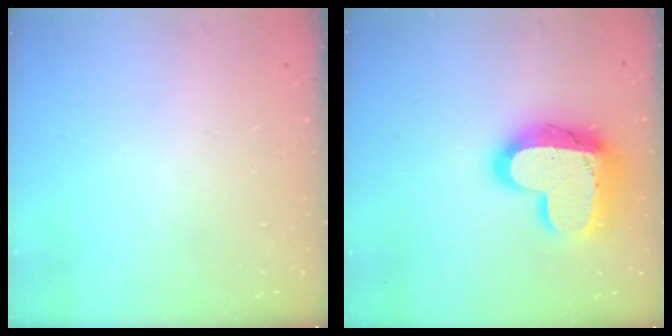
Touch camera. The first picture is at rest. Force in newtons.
{"total": 20.0, "press": 20.0, "slide": 1.6}